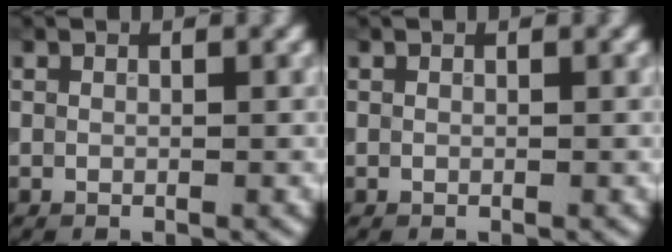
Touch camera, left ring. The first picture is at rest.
{"total": 0.0}